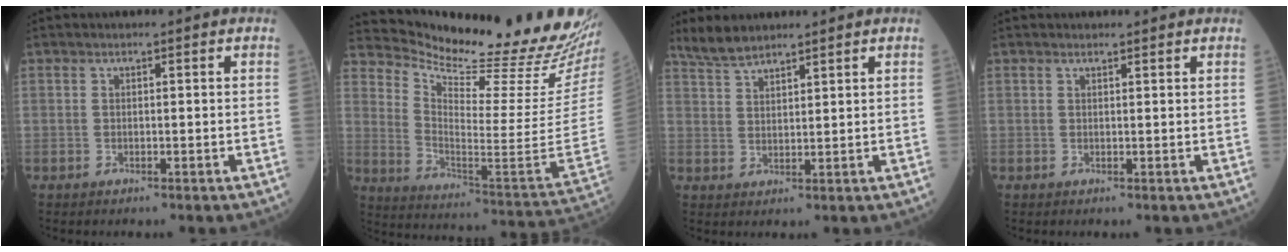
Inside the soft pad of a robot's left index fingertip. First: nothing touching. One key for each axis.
{"total": 24.5, "fx": 22.5, "fy": -0.6, "fz": 9.6, "tx": -0.175, "ty": -0.118, "tz": 0.317}
{"total": 4.5, "fx": 4.2, "fy": 0.6, "fz": 1.5, "tx": -0.043, "ty": 0.014, "tz": 0.088}
{"total": 1.4, "fx": 1.4, "fy": 0.1, "fz": 0.2, "tx": -0.013, "ty": 0.003, "tz": 0.017}